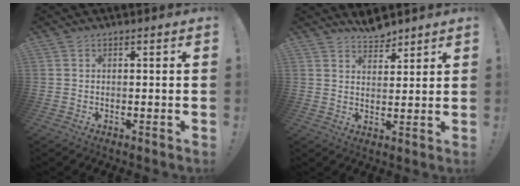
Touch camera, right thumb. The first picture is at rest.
{"total": 5.2, "force": [4.8, 1.7, 1.1], "torque": [-0.012, -0.034, 0.087]}